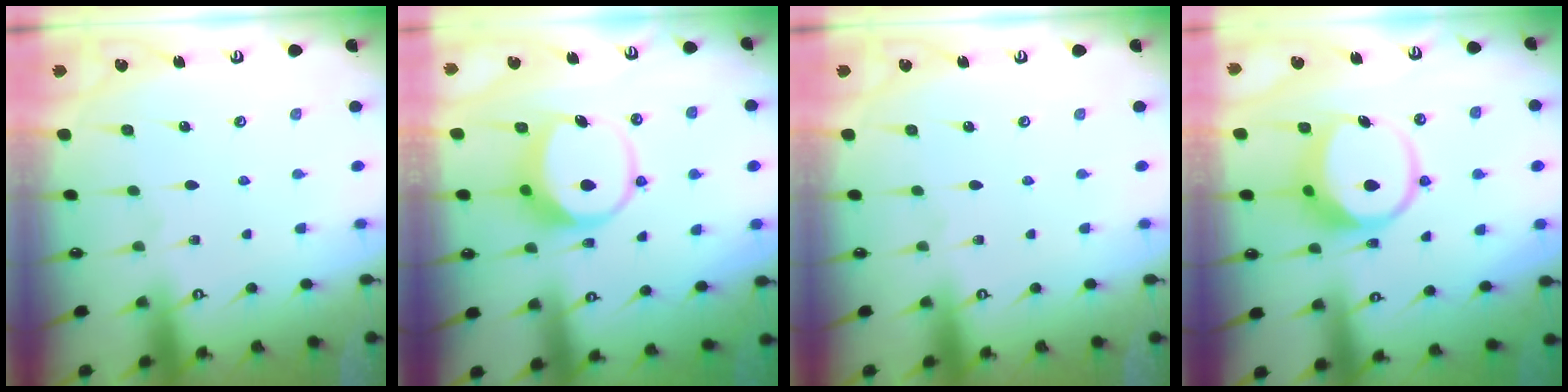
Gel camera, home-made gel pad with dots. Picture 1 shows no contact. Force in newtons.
{"total": 8.7, "press": 8.6, "slide": 1.4}
{"total": 0.0}
{"total": 8.7, "press": 8.6, "slide": 1.1}